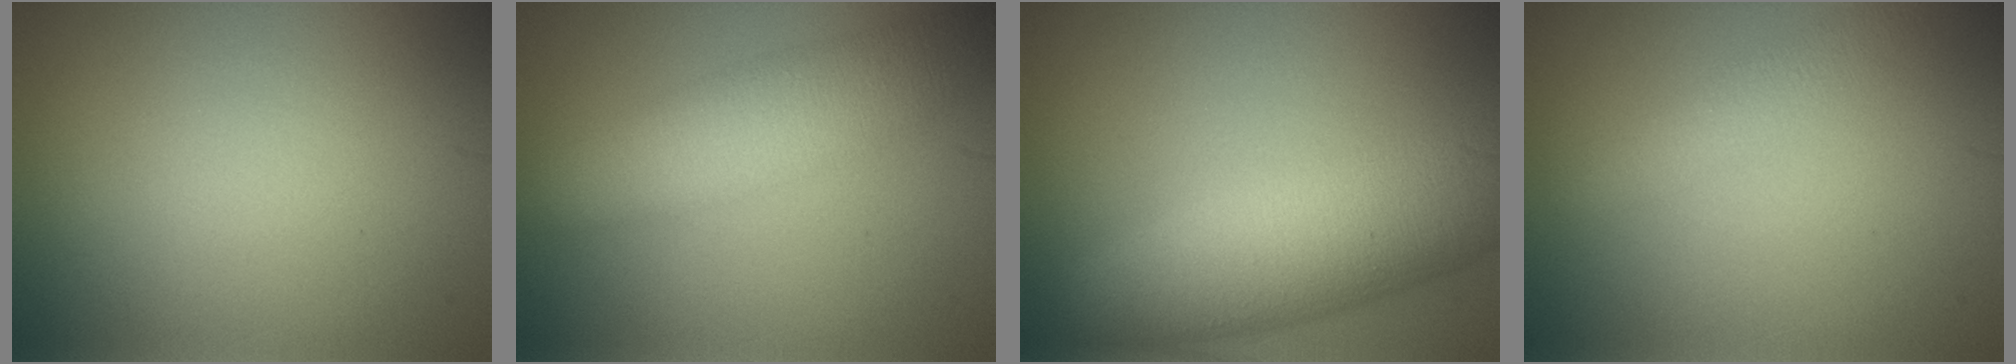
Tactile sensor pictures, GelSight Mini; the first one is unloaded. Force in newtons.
{"total": 5.7, "press": 5.7, "slide": 0.3}
{"total": 7.9, "press": 7.9, "slide": 0.2}
{"total": 2.0, "press": 2.0, "slide": 0.1}